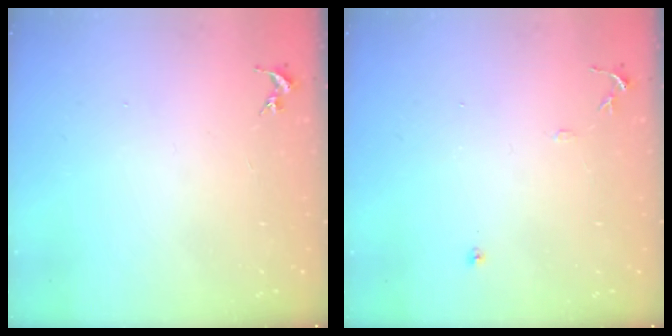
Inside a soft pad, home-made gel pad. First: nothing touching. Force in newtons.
{"total": 7.7, "press": 7.7, "slide": 0.8}